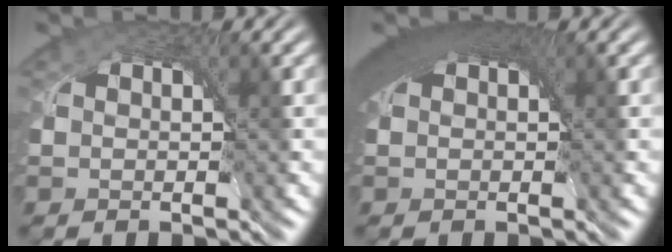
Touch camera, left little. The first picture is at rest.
{"total": 6.5, "force": [2.9, 3.0, 5.0], "torque": [-0.080, 0.016, 0.033]}